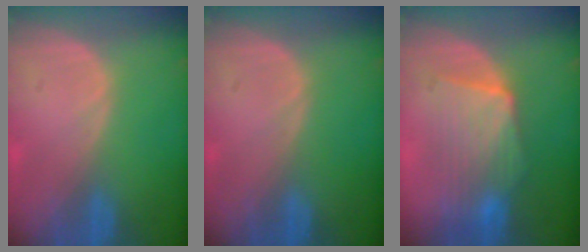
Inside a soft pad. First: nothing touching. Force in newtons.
{"total": 0.0}
{"total": 7.7, "press": 7.7, "slide": 0.4}